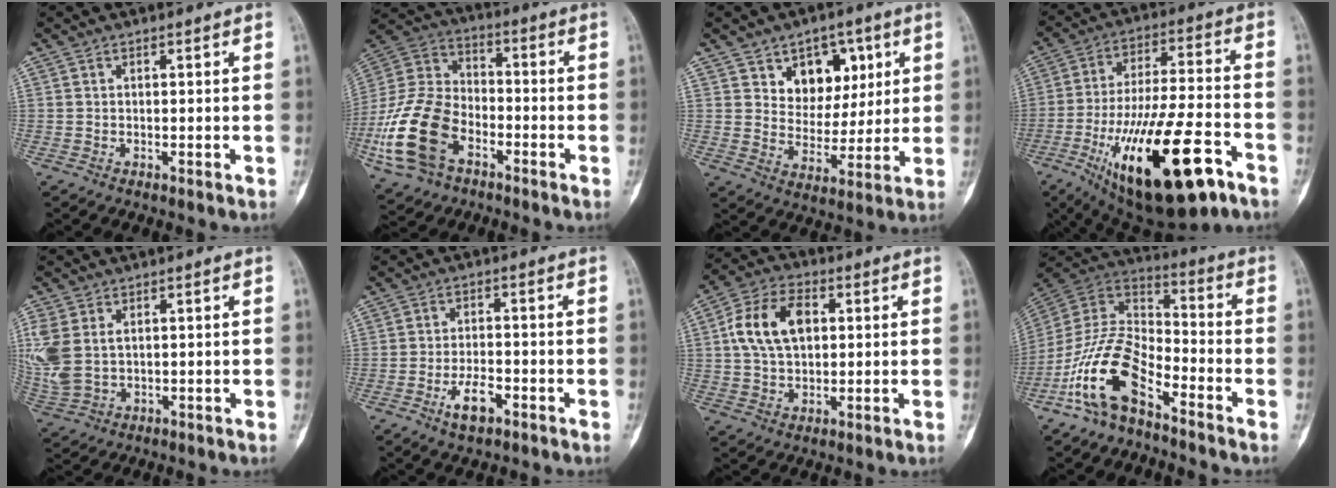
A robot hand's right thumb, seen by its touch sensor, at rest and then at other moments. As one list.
[{"total": 18.9, "force": [-7.2, 12.2, 12.5], "torque": [-0.250, 0.038, -0.140]}, {"total": 10.7, "force": [4.9, 7.9, 5.4], "torque": [-0.033, -0.023, 0.081]}, {"total": 26.4, "force": [-12.0, 8.9, 21.8], "torque": [-0.377, 0.037, -0.183]}, {"total": 10.9, "force": [2.0, 7.5, 7.7], "torque": [-0.209, 0.001, 0.054]}, {"total": 5.3, "force": [-2.8, 2.4, 3.9], "torque": [-0.068, 0.014, -0.047]}, {"total": 11.9, "force": [2.7, 7.6, 8.7], "torque": [-0.152, 0.009, 0.045]}, {"total": 15.5, "force": [-8.8, 7.3, 10.5], "torque": [-0.195, 0.074, -0.176]}]